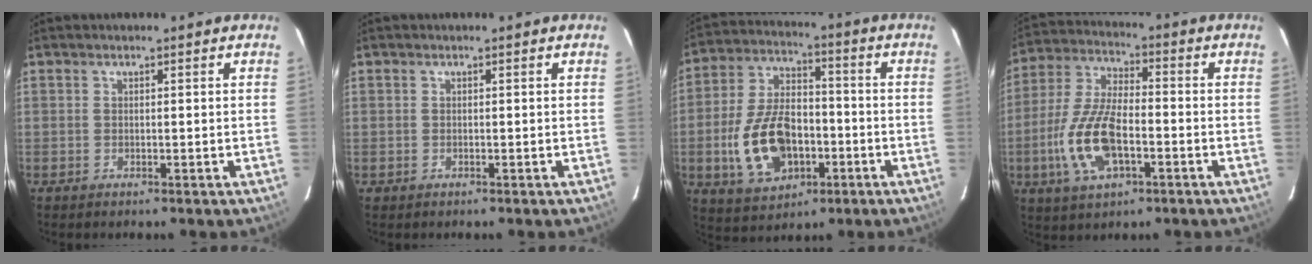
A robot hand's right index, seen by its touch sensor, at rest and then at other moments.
{"total": 0.8, "force": [-0.4, 0.7, -0.1], "torque": [0.002, 0.000, -0.006]}
{"total": 16.1, "force": [-4.6, 9.9, 11.8], "torque": [-0.249, 0.008, -0.064]}
{"total": 14.2, "force": [-4.4, 6.2, 11.9], "torque": [-0.260, -0.001, -0.082]}